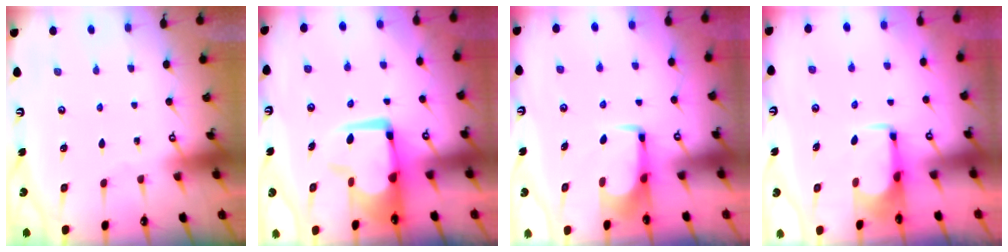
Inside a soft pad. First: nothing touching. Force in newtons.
{"total": 6.5, "press": 6.4, "slide": 1.2}
{"total": 1.6, "press": 1.4, "slide": 0.7}
{"total": 1.4, "press": 1.3, "slide": 0.5}